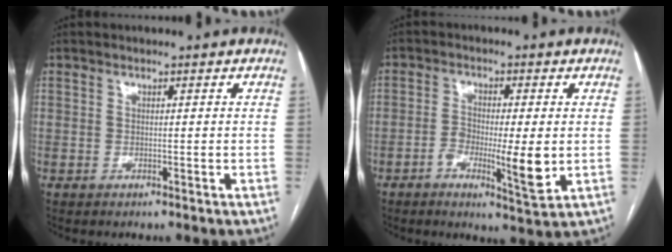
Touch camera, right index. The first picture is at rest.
{"total": 7.3, "force": [-1.6, 1.4, 6.9], "torque": [-0.116, -0.004, -0.023]}